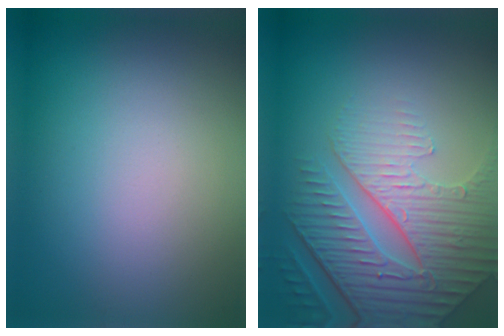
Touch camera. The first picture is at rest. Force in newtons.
{"total": 7.6, "press": 5.7, "slide": 5.1}